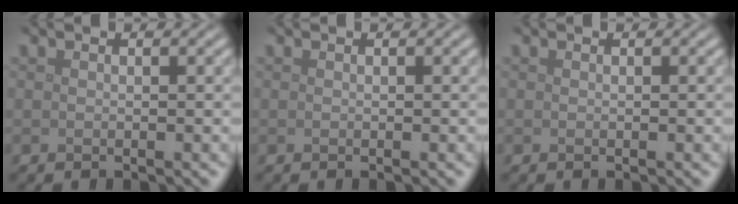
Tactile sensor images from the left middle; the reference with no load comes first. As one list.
[{"total": 0.0}, {"total": 0.0}]